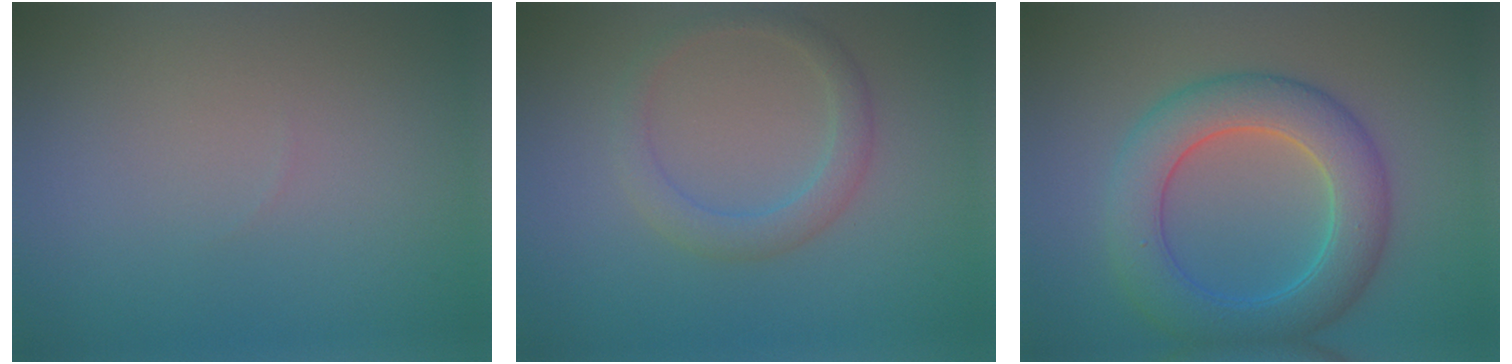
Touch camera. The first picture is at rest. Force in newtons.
{"total": 2.5, "press": 2.5, "slide": 0.1}
{"total": 6.7, "press": 6.7, "slide": 0.2}